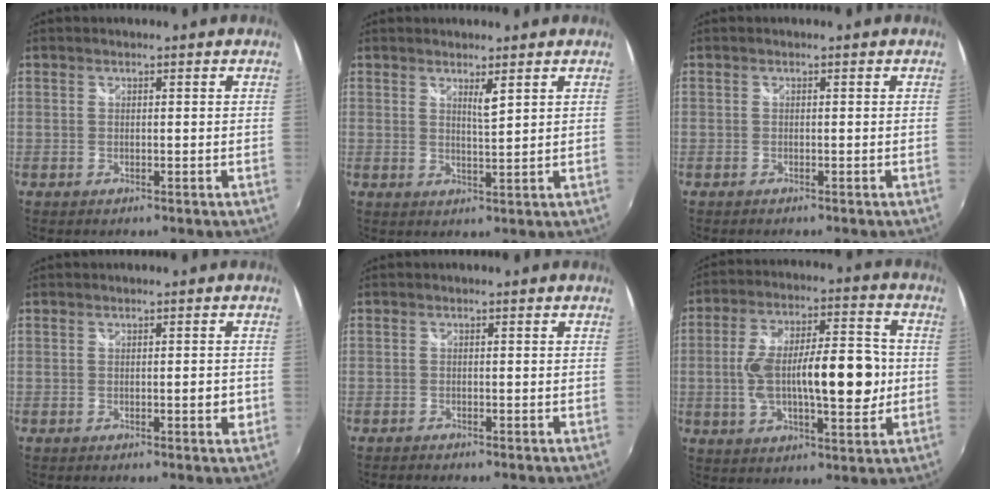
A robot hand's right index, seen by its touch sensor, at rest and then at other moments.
{"total": 2.6, "force": [1.5, 0.1, 2.1], "torque": [-0.035, -0.003, 0.024]}
{"total": 0.6, "force": [-0.5, 0.3, -0.2], "torque": [-0.001, -0.004, -0.011]}
{"total": 1.9, "force": [-0.4, 0.7, 1.8], "torque": [-0.023, 0.003, -0.003]}
{"total": 1.3, "force": [-1.2, 0.3, 0.2], "torque": [-0.012, -0.008, -0.022]}
{"total": 17.2, "force": [-1.5, 6.1, 16.0], "torque": [-0.276, 0.011, -0.021]}